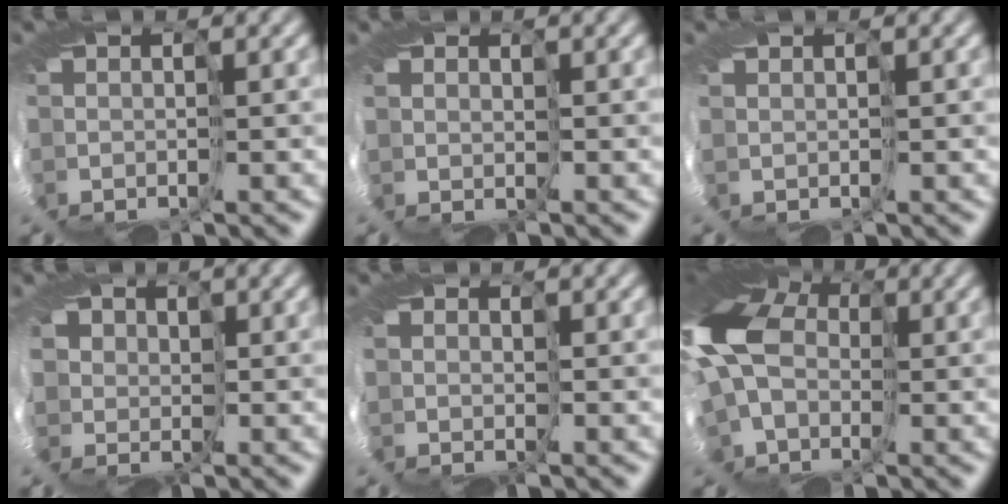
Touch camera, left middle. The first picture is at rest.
{"total": 1.2, "force": [1.0, 0.4, -0.5], "torque": [-0.007, 0.002, 0.010]}
{"total": 0.8, "force": [0.8, 0.3, 0.0], "torque": [-0.009, 0.009, 0.022]}
{"total": 4.8, "force": [2.6, 3.9, 1.0], "torque": [-0.029, 0.029, 0.001]}
{"total": 1.2, "force": [1.0, 0.7, -0.3], "torque": [-0.007, 0.003, 0.011]}
{"total": 17.5, "force": [1.2, 13.2, 11.4], "torque": [-0.276, 0.014, -0.036]}